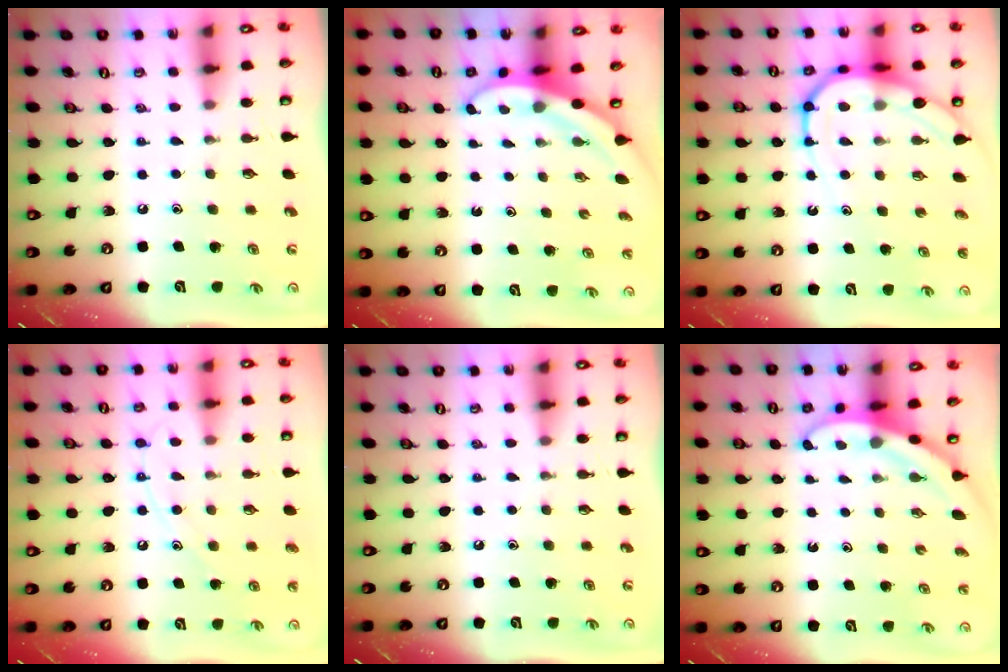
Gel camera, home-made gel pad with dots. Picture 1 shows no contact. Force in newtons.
{"total": 3.3, "press": 3.3, "slide": 0.1}
{"total": 10.2, "press": 10.2, "slide": 1.0}
{"total": 9.9, "press": 9.9, "slide": 0.8}
{"total": 0.0}
{"total": 3.2, "press": 3.2, "slide": 0.1}